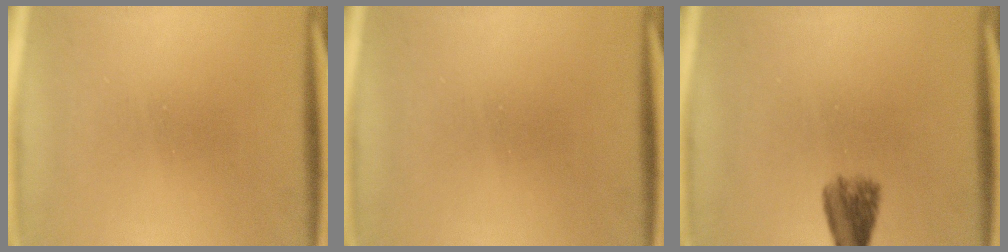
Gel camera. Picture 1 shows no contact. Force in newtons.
{"total": 0.0}
{"total": 4.0}